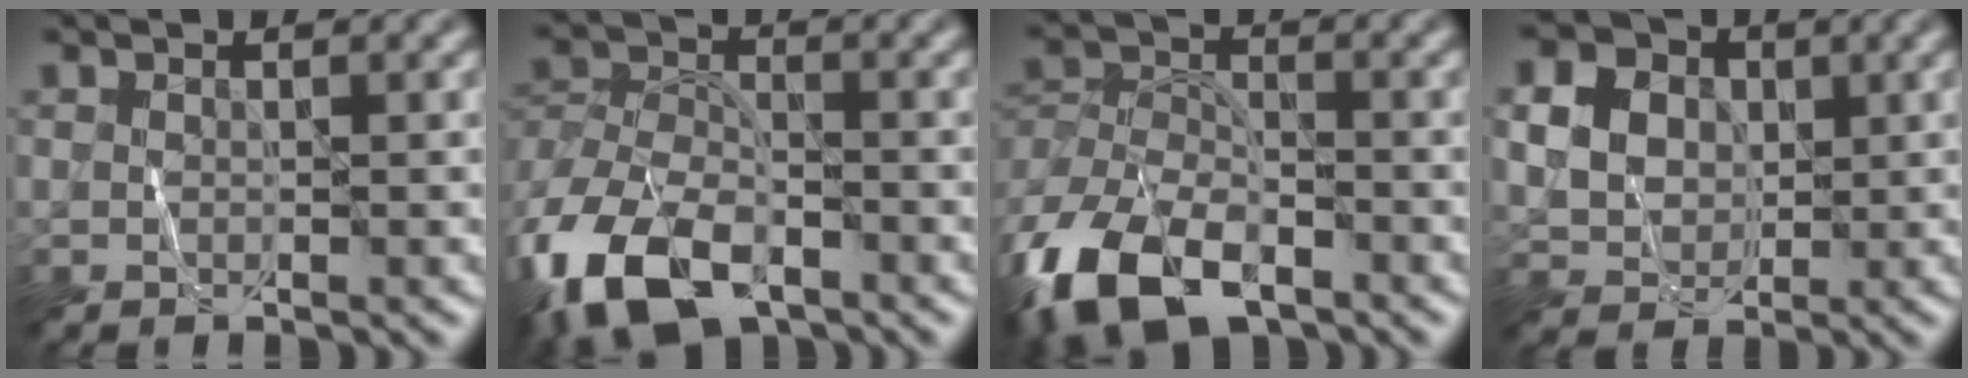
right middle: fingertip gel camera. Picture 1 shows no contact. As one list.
[{"total": 11.5, "force": [-7.2, 6.0, 6.7], "torque": [-0.152, -0.021, -0.143]}, {"total": 11.1, "force": [-7.3, 5.6, 6.2], "torque": [-0.131, -0.010, -0.150]}, {"total": 6.2, "force": [1.5, 5.2, 3.1], "torque": [-0.077, 0.018, 0.027]}]